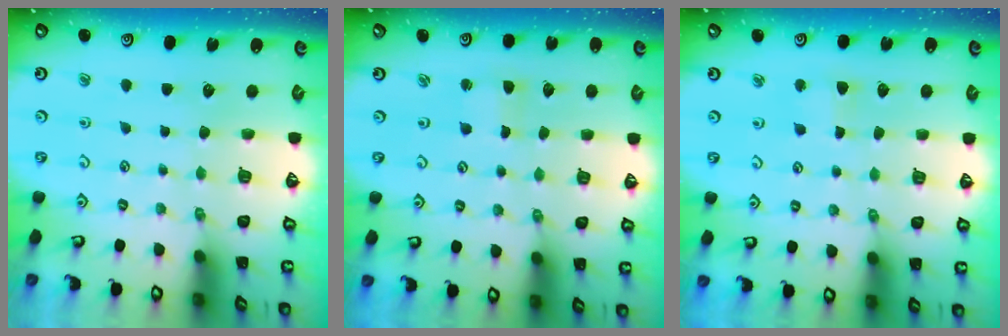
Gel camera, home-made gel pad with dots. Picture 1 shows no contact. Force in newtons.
{"total": 2.3, "press": 2.3, "slide": 0.4}
{"total": 2.2, "press": 2.2, "slide": 0.2}